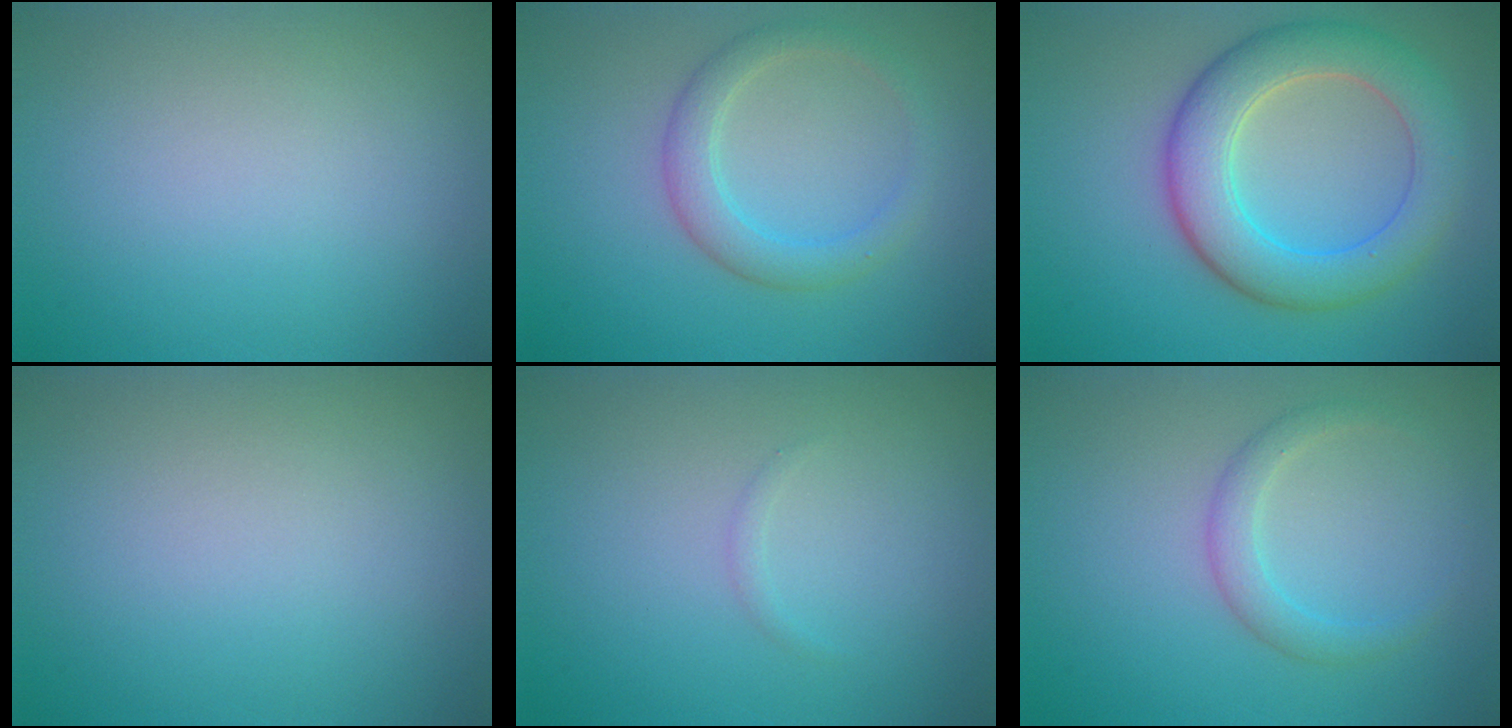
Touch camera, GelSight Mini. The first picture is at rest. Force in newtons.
{"total": 2.9, "press": 2.9, "slide": 0.2}
{"total": 6.9, "press": 6.9, "slide": 0.1}
{"total": 0.0}
{"total": 0.5, "press": 0.5, "slide": 0.0}
{"total": 2.1, "press": 2.1, "slide": 0.1}